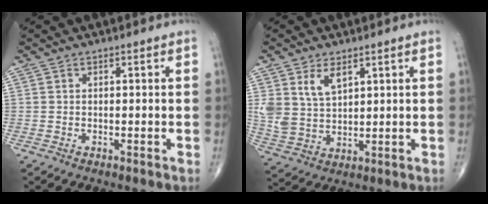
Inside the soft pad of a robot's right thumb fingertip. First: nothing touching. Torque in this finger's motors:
{"motor_torque": [0.12, 0.11, 0.54, 0.53, 0.07]}